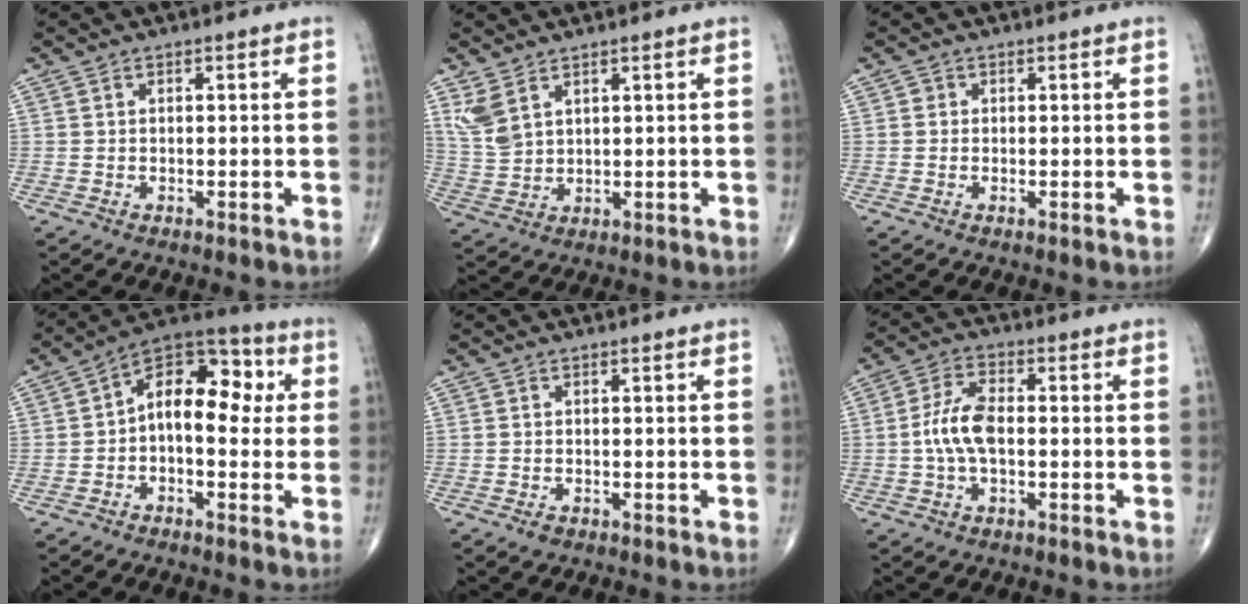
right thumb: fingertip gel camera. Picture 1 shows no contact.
{"total": 5.3, "force": [3.3, 2.7, 3.1], "torque": [-0.064, -0.012, 0.082]}
{"total": 0.7, "force": [0.0, 0.7, 0.1], "torque": [0.002, 0.002, 0.000]}
{"total": 13.0, "force": [0.8, 7.7, 10.4], "torque": [-0.118, 0.042, -0.004]}
{"total": 1.2, "force": [-0.7, 0.8, 0.6], "torque": [-0.009, 0.002, -0.012]}
{"total": 7.4, "force": [-0.7, 3.7, 6.4], "torque": [-0.137, 0.020, -0.019]}